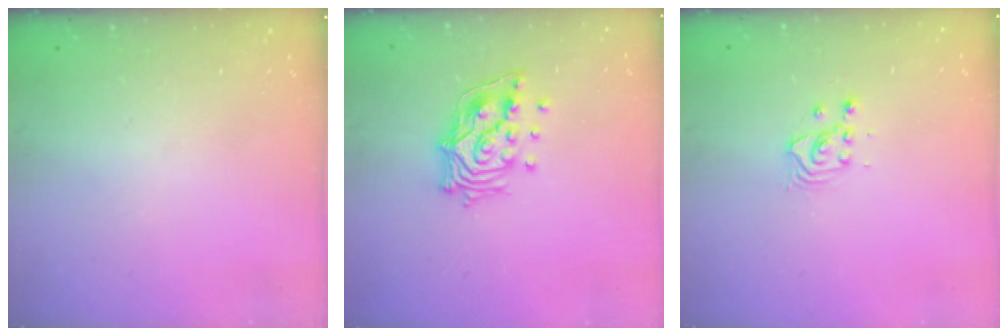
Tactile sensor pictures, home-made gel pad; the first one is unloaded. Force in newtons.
{"total": 12.9, "press": 12.8, "slide": 1.8}
{"total": 3.7, "press": 3.7, "slide": 0.3}